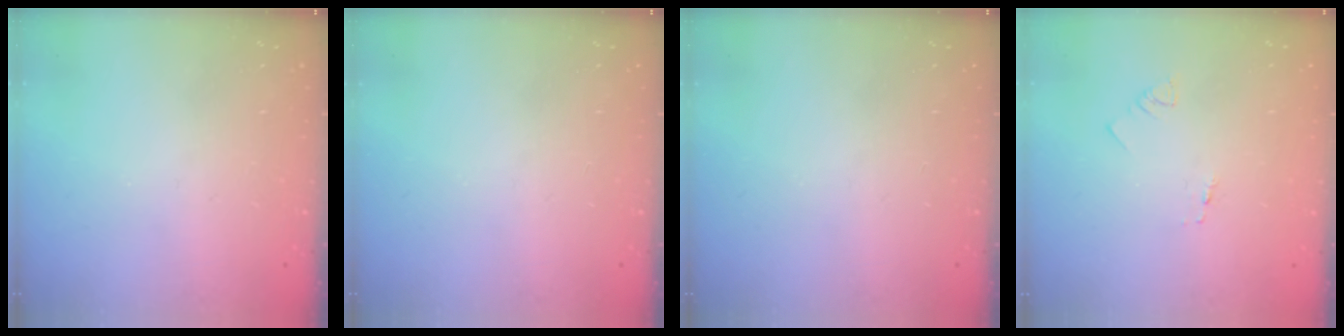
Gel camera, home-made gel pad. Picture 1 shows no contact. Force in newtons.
{"total": 0.0}
{"total": 0.0}
{"total": 1.3, "press": 1.2, "slide": 0.1}